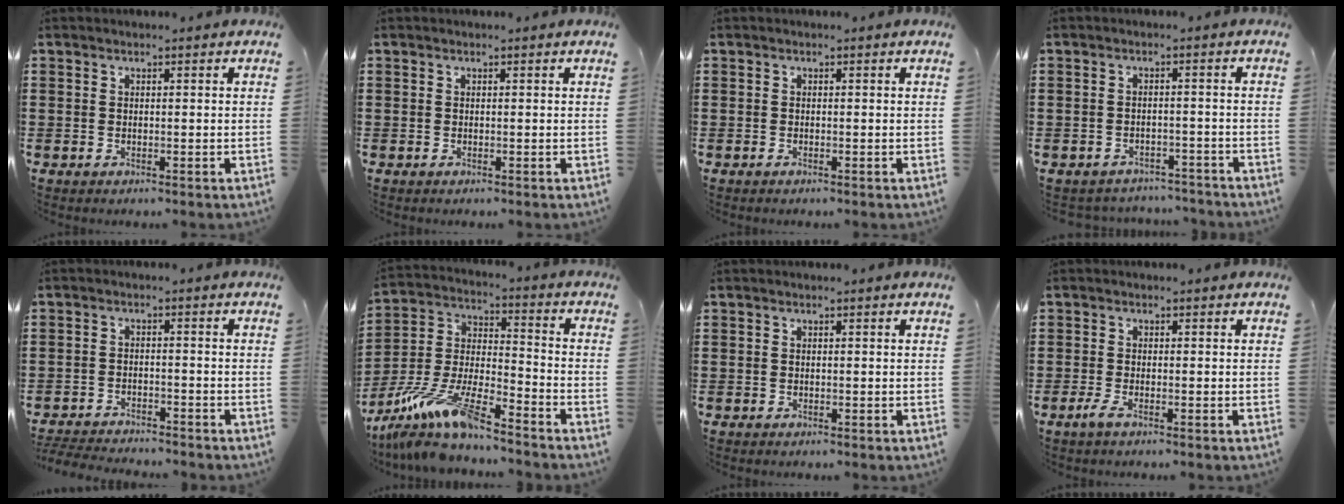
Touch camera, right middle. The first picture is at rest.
{"total": 0.0}
{"total": 0.0}
{"total": 2.4, "force": [-2.4, 0.5, -0.1], "torque": [-0.006, -0.001, -0.052]}
{"total": 3.6, "force": [-3.5, 0.3, 0.4], "torque": [-0.015, -0.003, -0.077]}
{"total": 11.0, "force": [-9.4, 1.2, 5.7], "torque": [-0.121, 0.008, -0.190]}
{"total": 0.0}
{"total": 1.7, "force": [-0.8, 0.3, 1.4], "torque": [-0.040, -0.008, -0.018]}